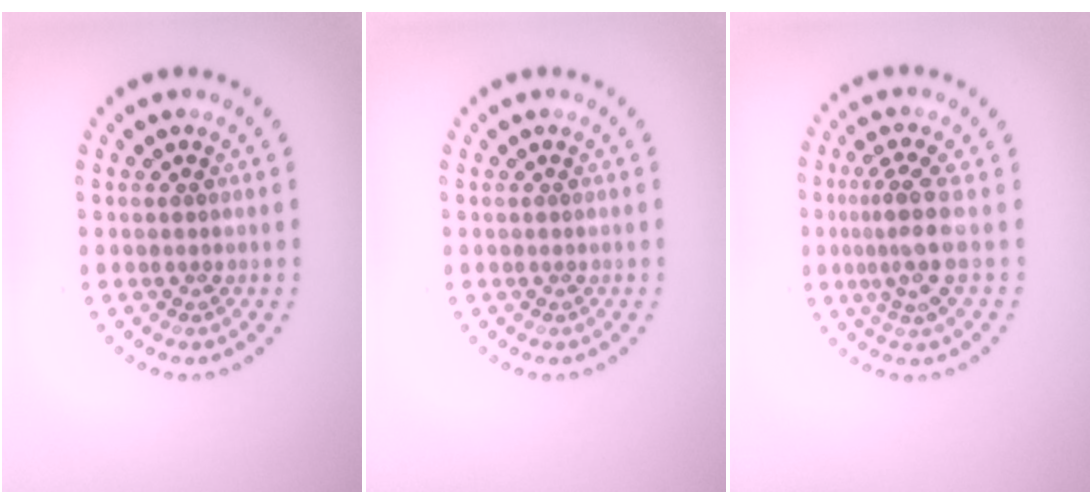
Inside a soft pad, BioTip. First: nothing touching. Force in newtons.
{"total": 0.0}
{"total": 3.3, "press": 2.5, "slide": 2.1}